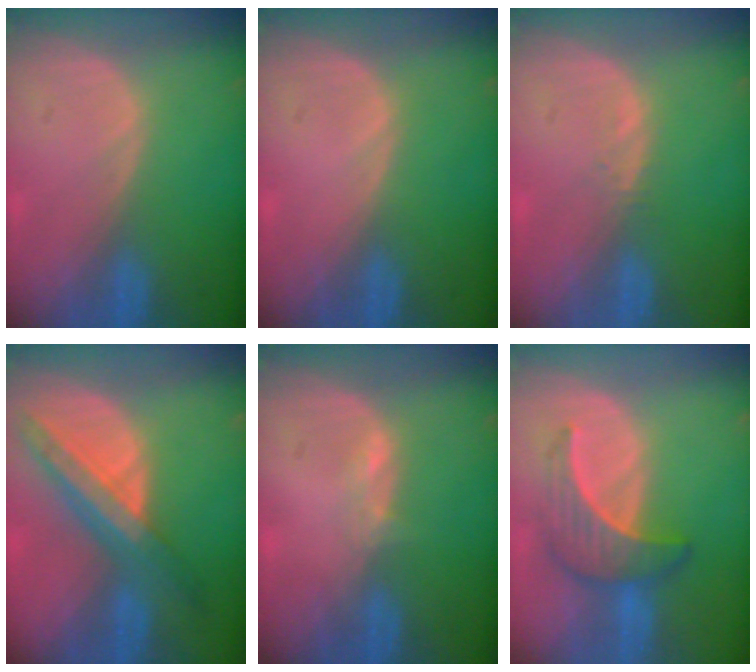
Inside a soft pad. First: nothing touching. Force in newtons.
{"total": 0.0}
{"total": 0.7, "press": 0.7, "slide": 0.1}
{"total": 8.8, "press": 7.7, "slide": 4.3}
{"total": 1.3, "press": 1.2, "slide": 0.5}
{"total": 6.5, "press": 6.3, "slide": 1.4}